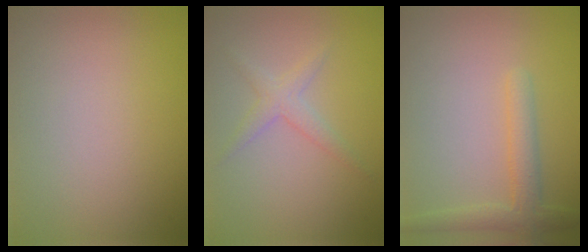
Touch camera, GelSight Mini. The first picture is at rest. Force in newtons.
{"total": 1.9, "press": 1.9, "slide": 0.1}
{"total": 2.6, "press": 2.6, "slide": 0.2}